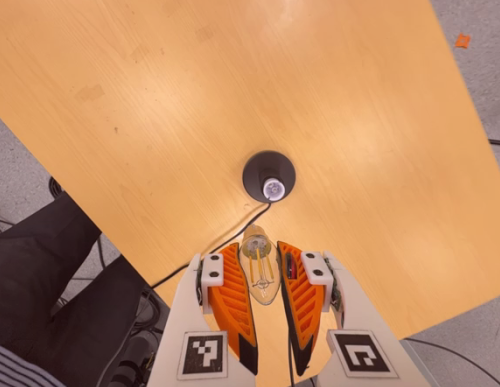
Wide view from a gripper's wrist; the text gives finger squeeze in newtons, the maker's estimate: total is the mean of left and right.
{"total": 22.0, "left": 27.2, "right": 16.9}